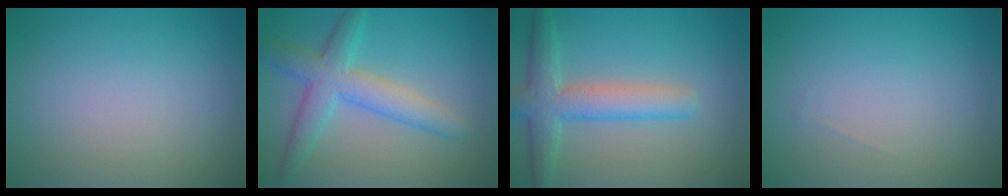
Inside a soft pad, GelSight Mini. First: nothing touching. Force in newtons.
{"total": 4.7, "press": 4.7, "slide": 0.1}
{"total": 4.9, "press": 4.9, "slide": 0.2}
{"total": 0.0}